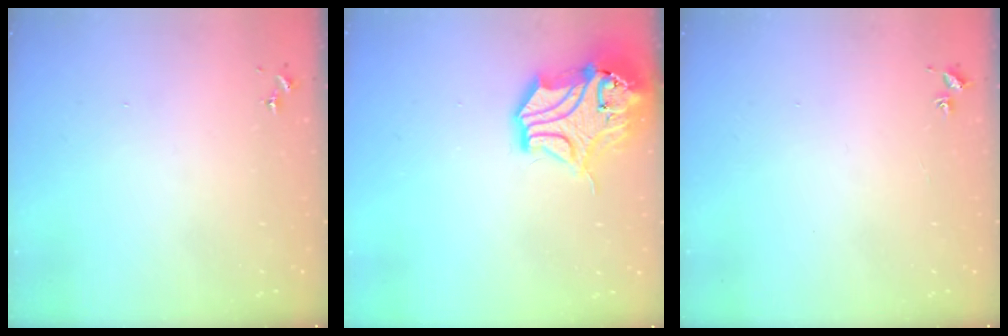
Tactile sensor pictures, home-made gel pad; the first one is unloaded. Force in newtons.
{"total": 15.8, "press": 15.7, "slide": 2.1}
{"total": 1.9, "press": 1.9, "slide": 0.2}